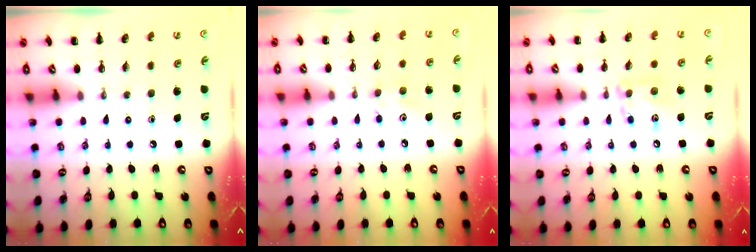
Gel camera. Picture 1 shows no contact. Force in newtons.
{"total": 3.8, "press": 3.7, "slide": 0.9}
{"total": 8.1, "press": 8.1, "slide": 0.4}